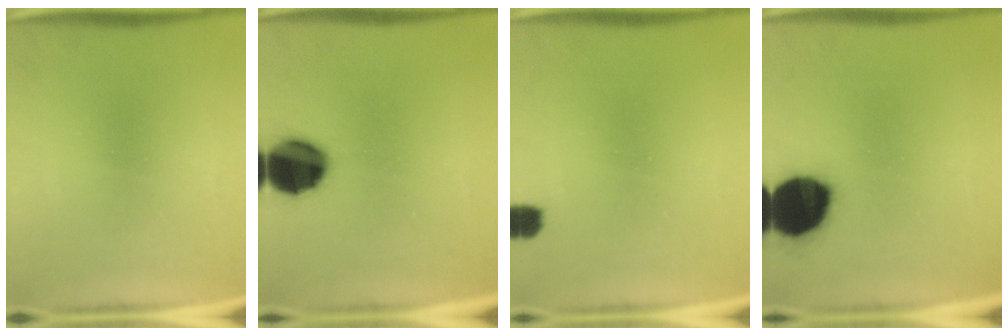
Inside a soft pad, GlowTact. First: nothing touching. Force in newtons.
{"total": 16.1}
{"total": 2.2}
{"total": 18.2}